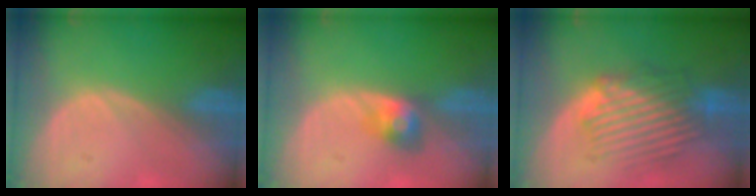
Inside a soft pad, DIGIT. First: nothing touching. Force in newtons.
{"total": 3.3, "press": 3.3, "slide": 0.3}
{"total": 8.8, "press": 8.4, "slide": 2.7}